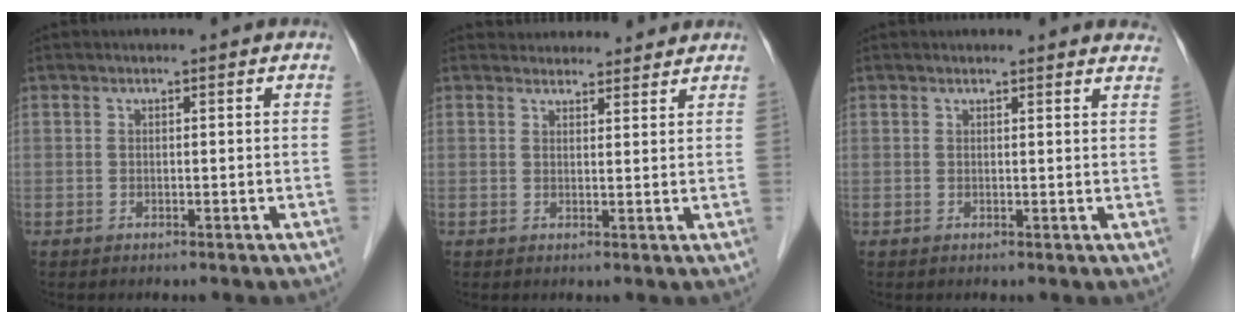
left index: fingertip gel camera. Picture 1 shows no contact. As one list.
[{"total": 6.6, "force": [6.3, 1.9, 0.7], "torque": [0.004, 0.016, 0.071]}, {"total": 5.0, "force": [4.9, 1.0, 0.6], "torque": [0.007, -0.005, 0.031]}]